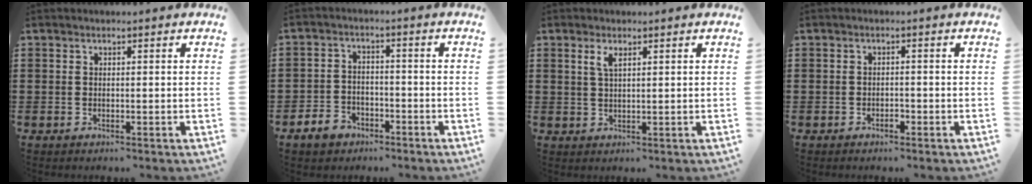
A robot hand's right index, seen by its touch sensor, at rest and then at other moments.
{"total": 3.9, "force": [-3.0, 2.2, 1.0], "torque": [-0.035, 0.009, -0.064]}
{"total": 2.2, "force": [1.1, 0.6, 1.8], "torque": [-0.039, 0.004, 0.018]}
{"total": 1.1, "force": [-0.8, 0.4, 0.6], "torque": [-0.015, -0.002, -0.015]}